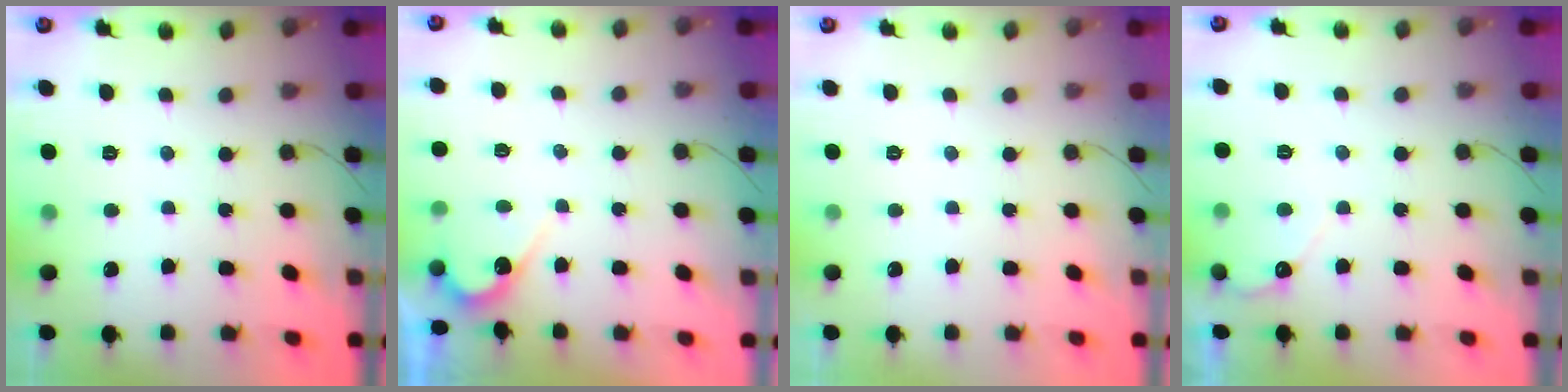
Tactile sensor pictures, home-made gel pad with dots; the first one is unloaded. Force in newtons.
{"total": 4.8, "press": 4.8, "slide": 0.2}
{"total": 0.0}
{"total": 3.3, "press": 3.3, "slide": 0.2}